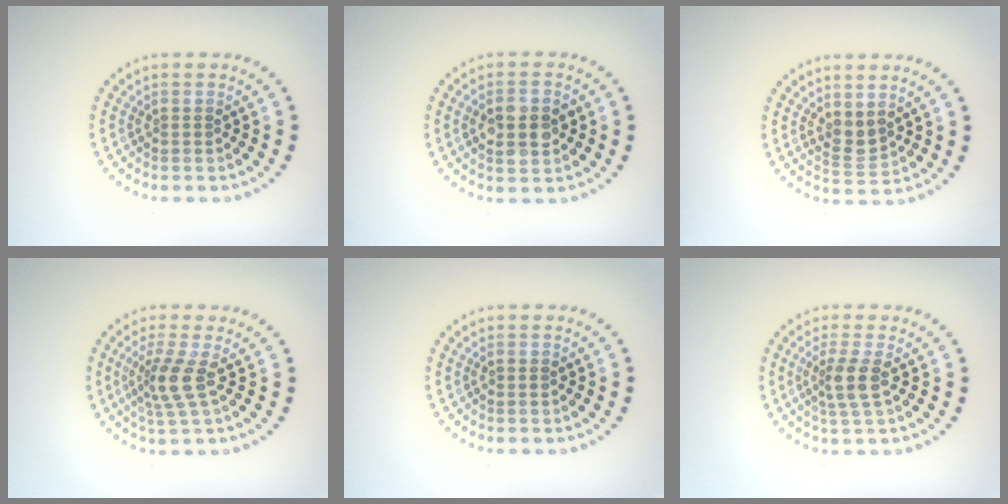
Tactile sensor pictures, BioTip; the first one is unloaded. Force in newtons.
{"total": 4.0, "press": 4.0, "slide": 0.1}
{"total": 1.8, "press": 1.6, "slide": 1.0}
{"total": 2.9, "press": 2.0, "slide": 2.1}
{"total": 0.5, "press": 0.5, "slide": 0.2}
{"total": 2.4, "press": 2.0, "slide": 1.4}